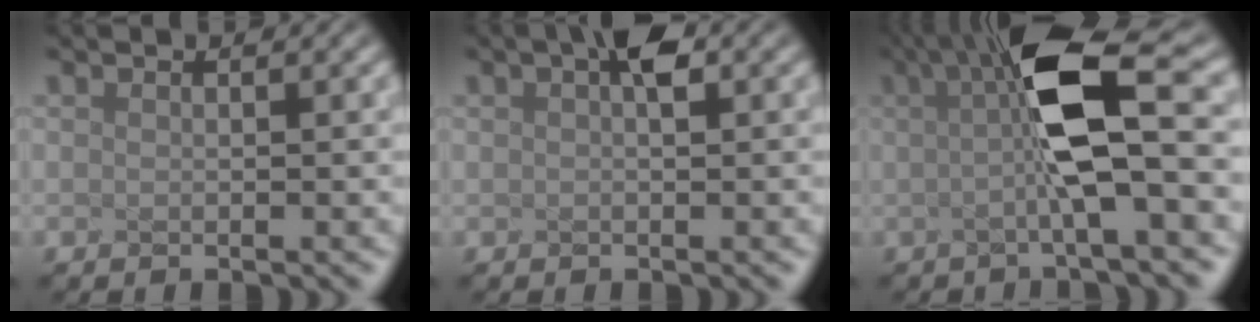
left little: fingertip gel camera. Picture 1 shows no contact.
{"total": 1.0, "force": [-0.2, -0.5, 0.8], "torque": [-0.032, 0.006, 0.027]}
{"total": 6.6, "force": [-0.5, 0.2, 6.6], "torque": [-0.137, -0.004, 0.022]}